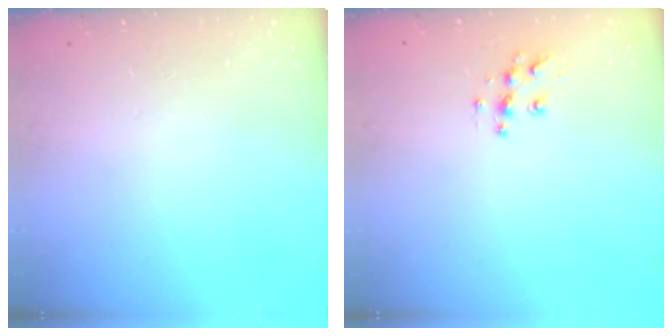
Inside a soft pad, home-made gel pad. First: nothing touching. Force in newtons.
{"total": 7.5, "press": 7.5, "slide": 0.1}